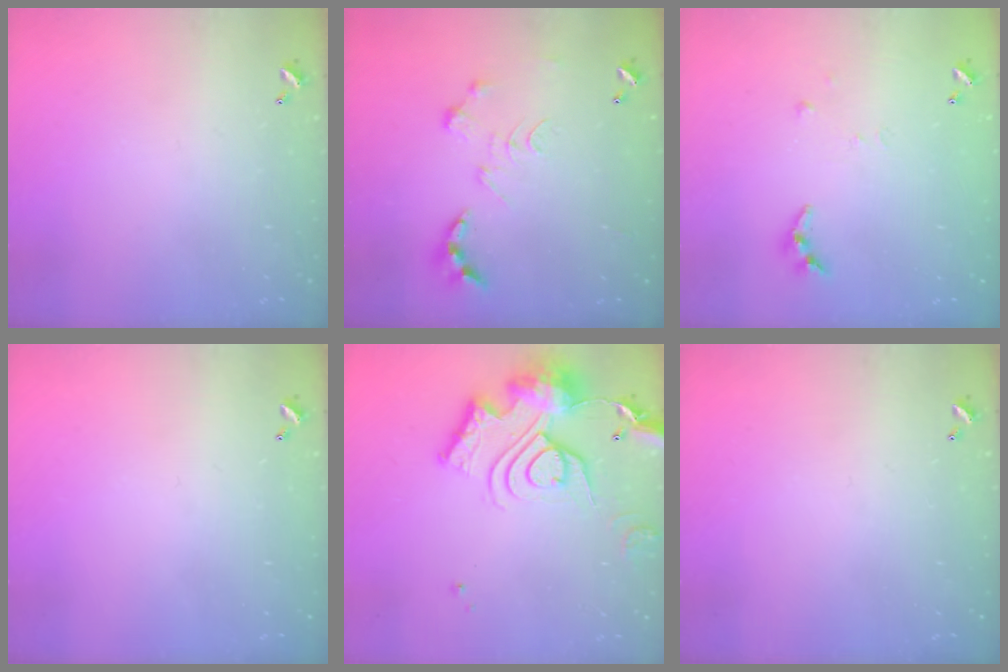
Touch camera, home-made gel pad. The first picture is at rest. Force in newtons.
{"total": 0.0}
{"total": 4.7, "press": 4.7, "slide": 0.3}
{"total": 0.0}
{"total": 21.9, "press": 21.7, "slide": 2.3}
{"total": 0.0}